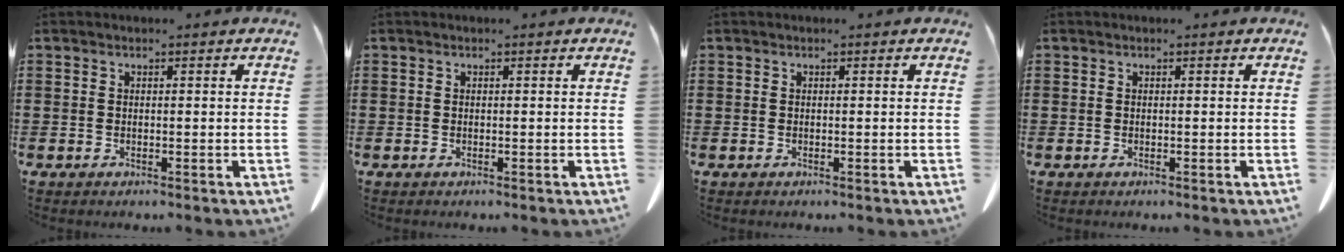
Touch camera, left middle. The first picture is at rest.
{"total": 0.0}
{"total": 0.0}
{"total": 0.0}